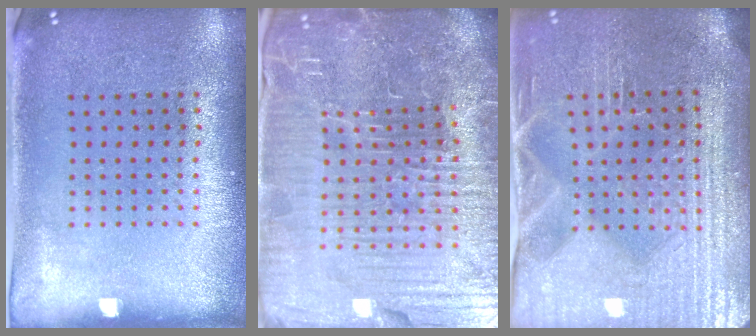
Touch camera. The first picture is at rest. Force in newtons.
{"total": 7.4, "press": 6.6, "slide": 3.5}
{"total": 4.3, "press": 4.0, "slide": 1.5}